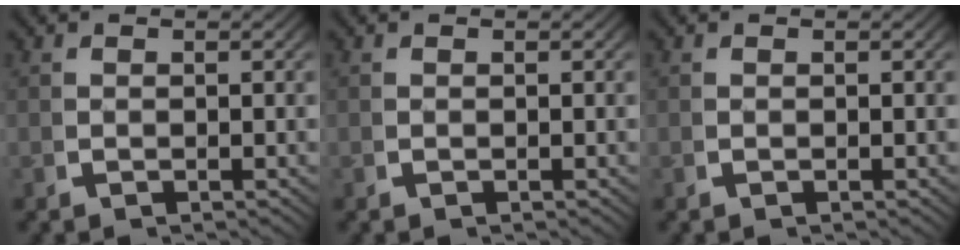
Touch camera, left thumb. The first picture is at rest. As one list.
[{"total": 0.0}, {"total": 0.0}]